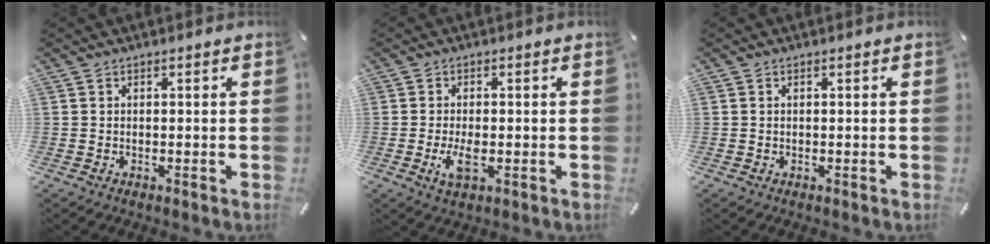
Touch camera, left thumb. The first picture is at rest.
{"total": 4.5, "force": [-0.9, 1.9, 4.0], "torque": [-0.088, -0.004, -0.018]}
{"total": 0.0}